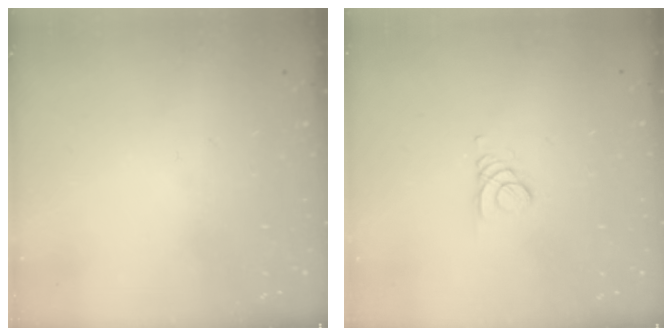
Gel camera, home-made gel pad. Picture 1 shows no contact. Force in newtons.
{"total": 0.7, "press": 0.7, "slide": 0.1}